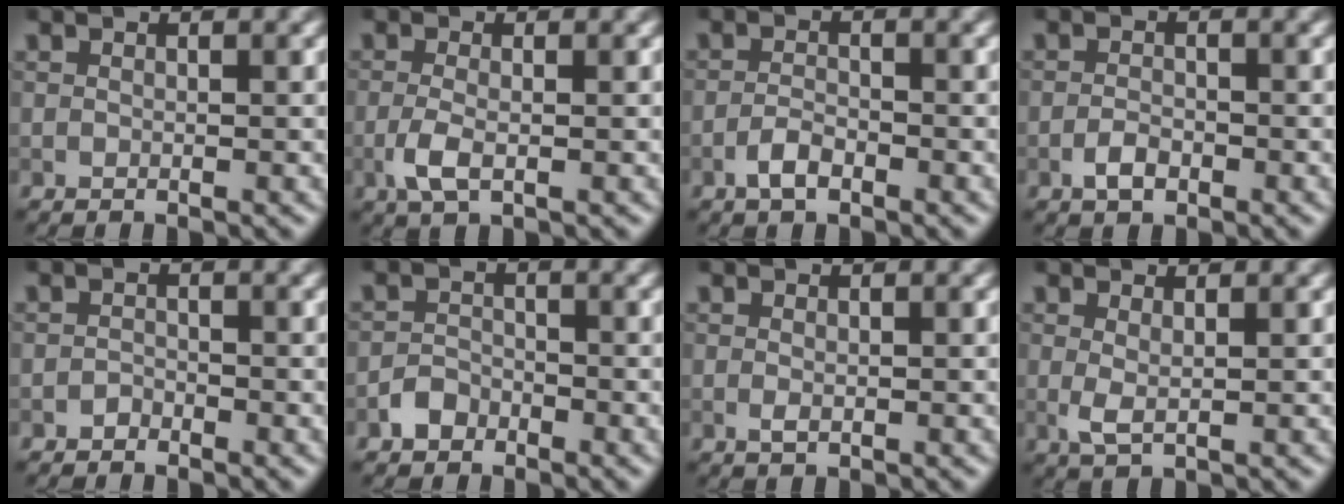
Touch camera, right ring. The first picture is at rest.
{"total": 2.5, "force": [-0.8, 0.9, 2.2], "torque": [-0.052, -0.005, -0.019]}
{"total": 1.9, "force": [-1.1, 0.8, 1.3], "torque": [-0.027, 0.003, -0.026]}
{"total": 1.8, "force": [-0.9, 0.9, 1.2], "torque": [-0.021, 0.001, -0.020]}
{"total": 0.8, "force": [-0.7, 0.4, 0.1], "torque": [0.002, 0.001, -0.013]}
{"total": 1.8, "force": [-1.2, 1.2, 0.4], "torque": [-0.001, 0.007, -0.025]}
{"total": 0.8, "force": [-0.1, 0.4, 0.7], "torque": [-0.013, -0.003, 0.000]}
{"total": 1.5, "force": [0.4, 0.5, 1.4], "torque": [-0.031, -0.001, 0.009]}